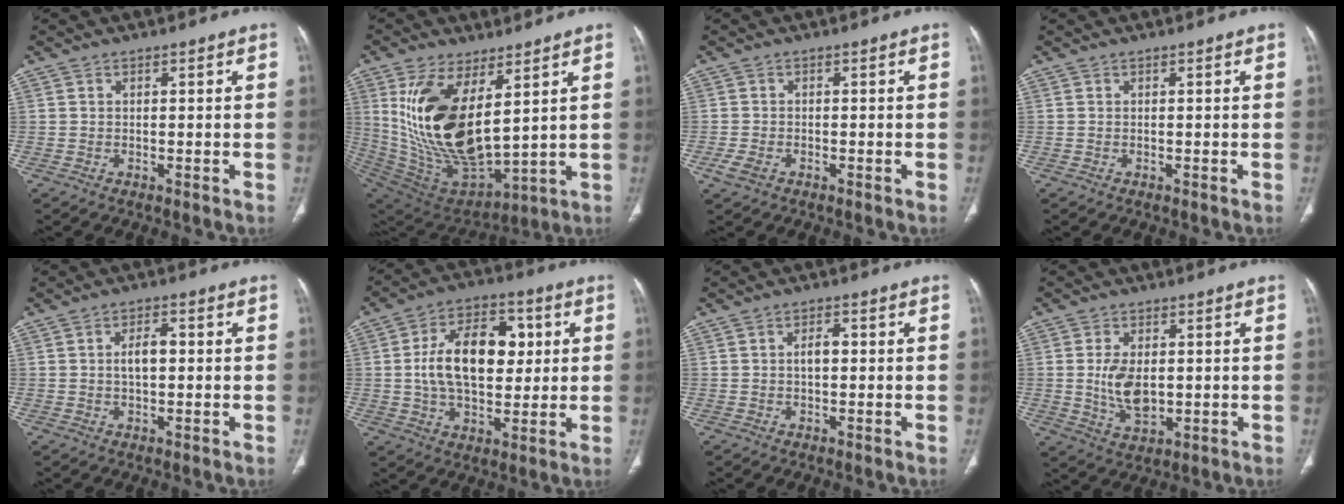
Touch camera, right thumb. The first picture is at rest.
{"total": 21.6, "force": [6.2, 10.1, 18.0], "torque": [-0.341, -0.041, 0.141]}
{"total": 2.4, "force": [-1.2, 1.4, 1.6], "torque": [-0.040, -0.001, -0.022]}
{"total": 0.0}
{"total": 4.1, "force": [0.2, 2.1, 3.5], "torque": [-0.061, 0.008, 0.003]}
{"total": 16.8, "force": [2.2, 10.2, 13.2], "torque": [-0.188, 0.011, 0.036]}
{"total": 2.7, "force": [0.2, 1.4, 2.2], "torque": [-0.039, 0.009, 0.001]}
{"total": 8.1, "force": [0.2, 4.8, 6.5], "torque": [-0.116, -0.008, 0.013]}